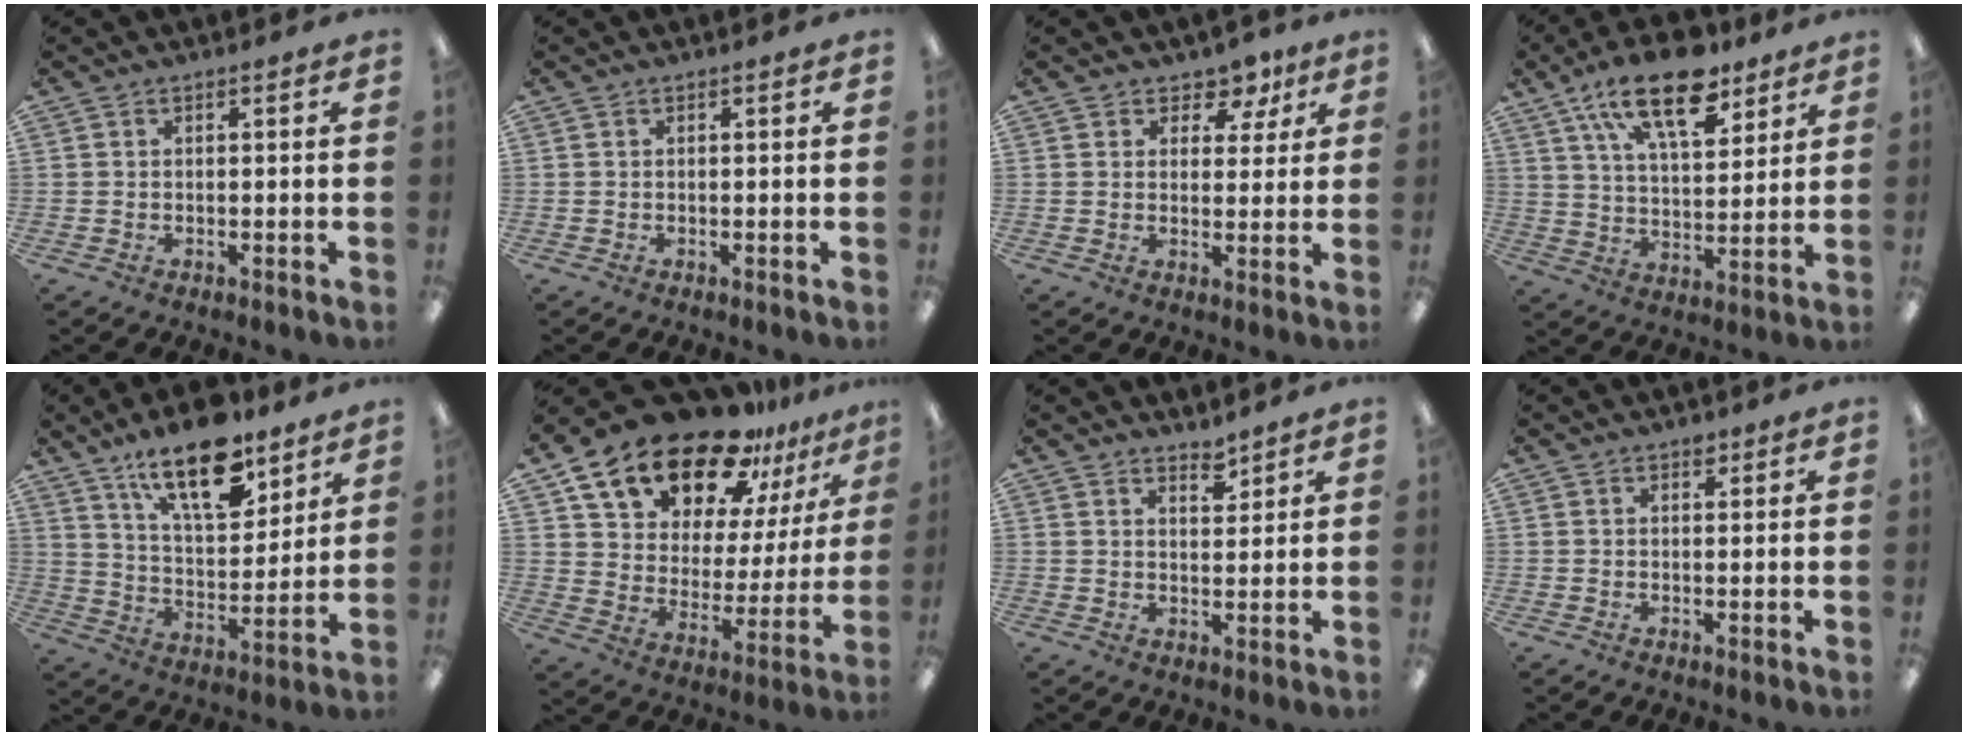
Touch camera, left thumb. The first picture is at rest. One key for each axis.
{"total": 0.0}
{"total": 5.4, "fx": 3.5, "fy": 3.9, "fz": 1.5, "tx": -0.017, "ty": -0.016, "tz": 0.059}
{"total": 18.4, "fx": 11.8, "fy": 8.2, "fz": 11.5, "tx": -0.188, "ty": -0.048, "tz": 0.200}
{"total": 17.8, "fx": 12.5, "fy": 7.4, "fz": 10.4, "tx": -0.165, "ty": -0.067, "tz": 0.212}
{"total": 21.9, "fx": 17.2, "fy": 10.0, "fz": 9.0, "tx": -0.167, "ty": -0.115, "tz": 0.310}
{"total": 3.6, "fx": 3.3, "fy": 1.1, "fz": 0.7, "tx": -0.002, "ty": -0.025, "tz": 0.059}
{"total": 1.5, "fx": 1.1, "fy": 0.8, "fz": 0.6, "tx": -0.004, "ty": -0.003, "tz": 0.018}